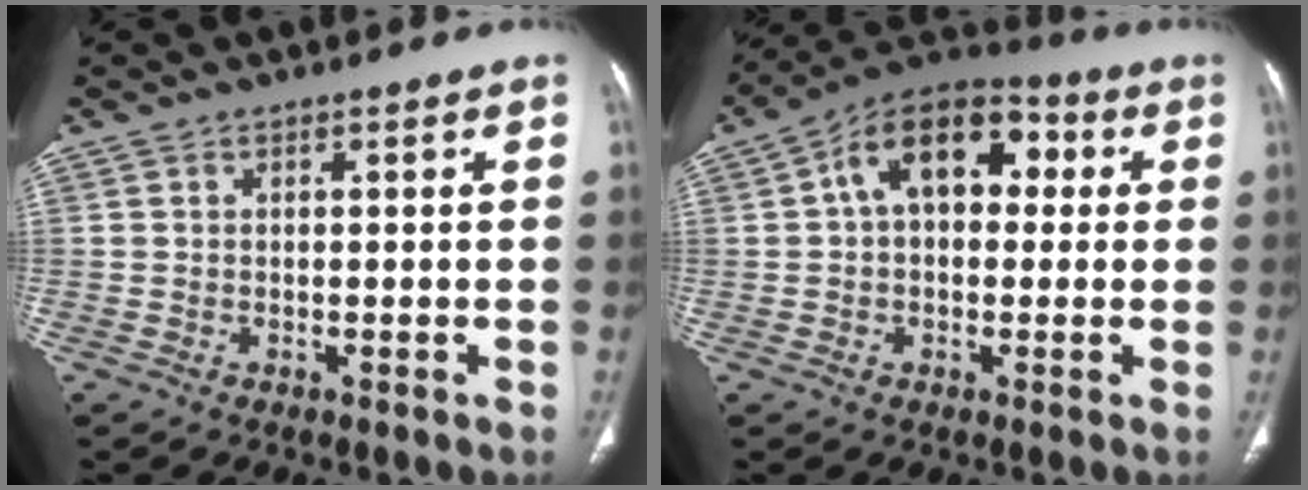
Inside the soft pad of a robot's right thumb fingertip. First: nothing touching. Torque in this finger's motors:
{"motor_torque": [0.65, 3.59, 1.68, -0.26, 0.29]}